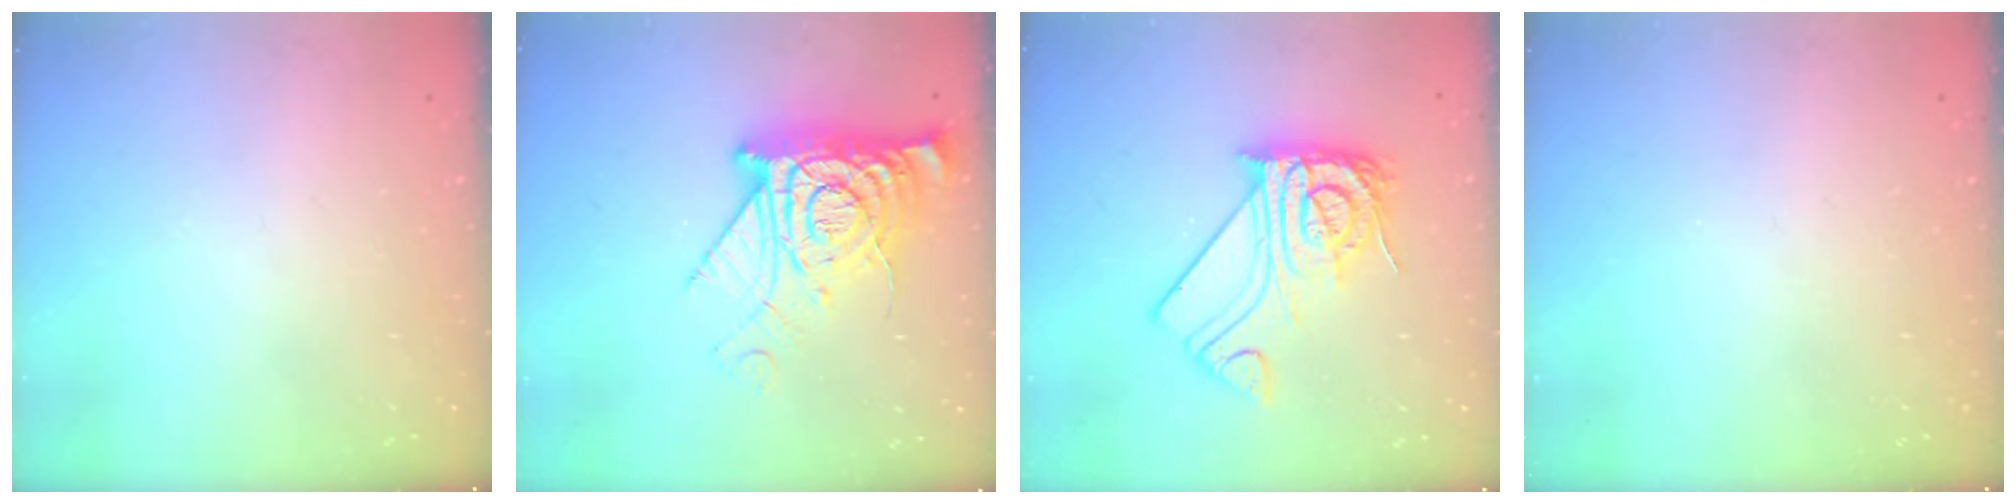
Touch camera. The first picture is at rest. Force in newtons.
{"total": 15.2, "press": 15.1, "slide": 1.8}
{"total": 15.3, "press": 15.2, "slide": 1.6}
{"total": 0.0}